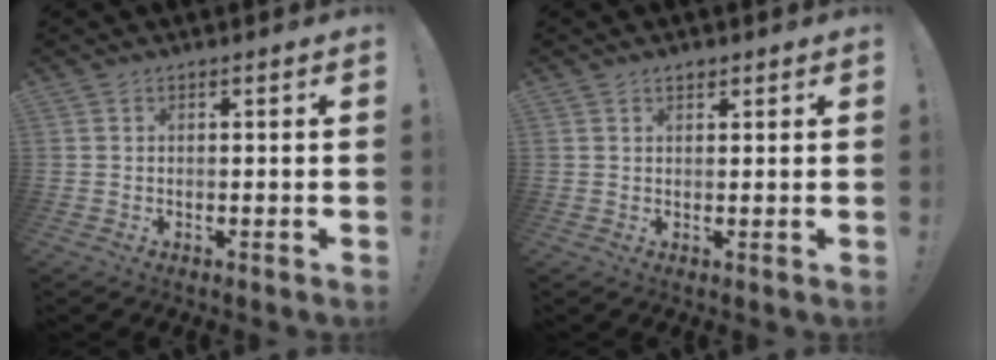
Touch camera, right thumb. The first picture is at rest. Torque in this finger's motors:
{"motor_torque": [0.06, 0.26, 0.46, -0.10, -0.07]}